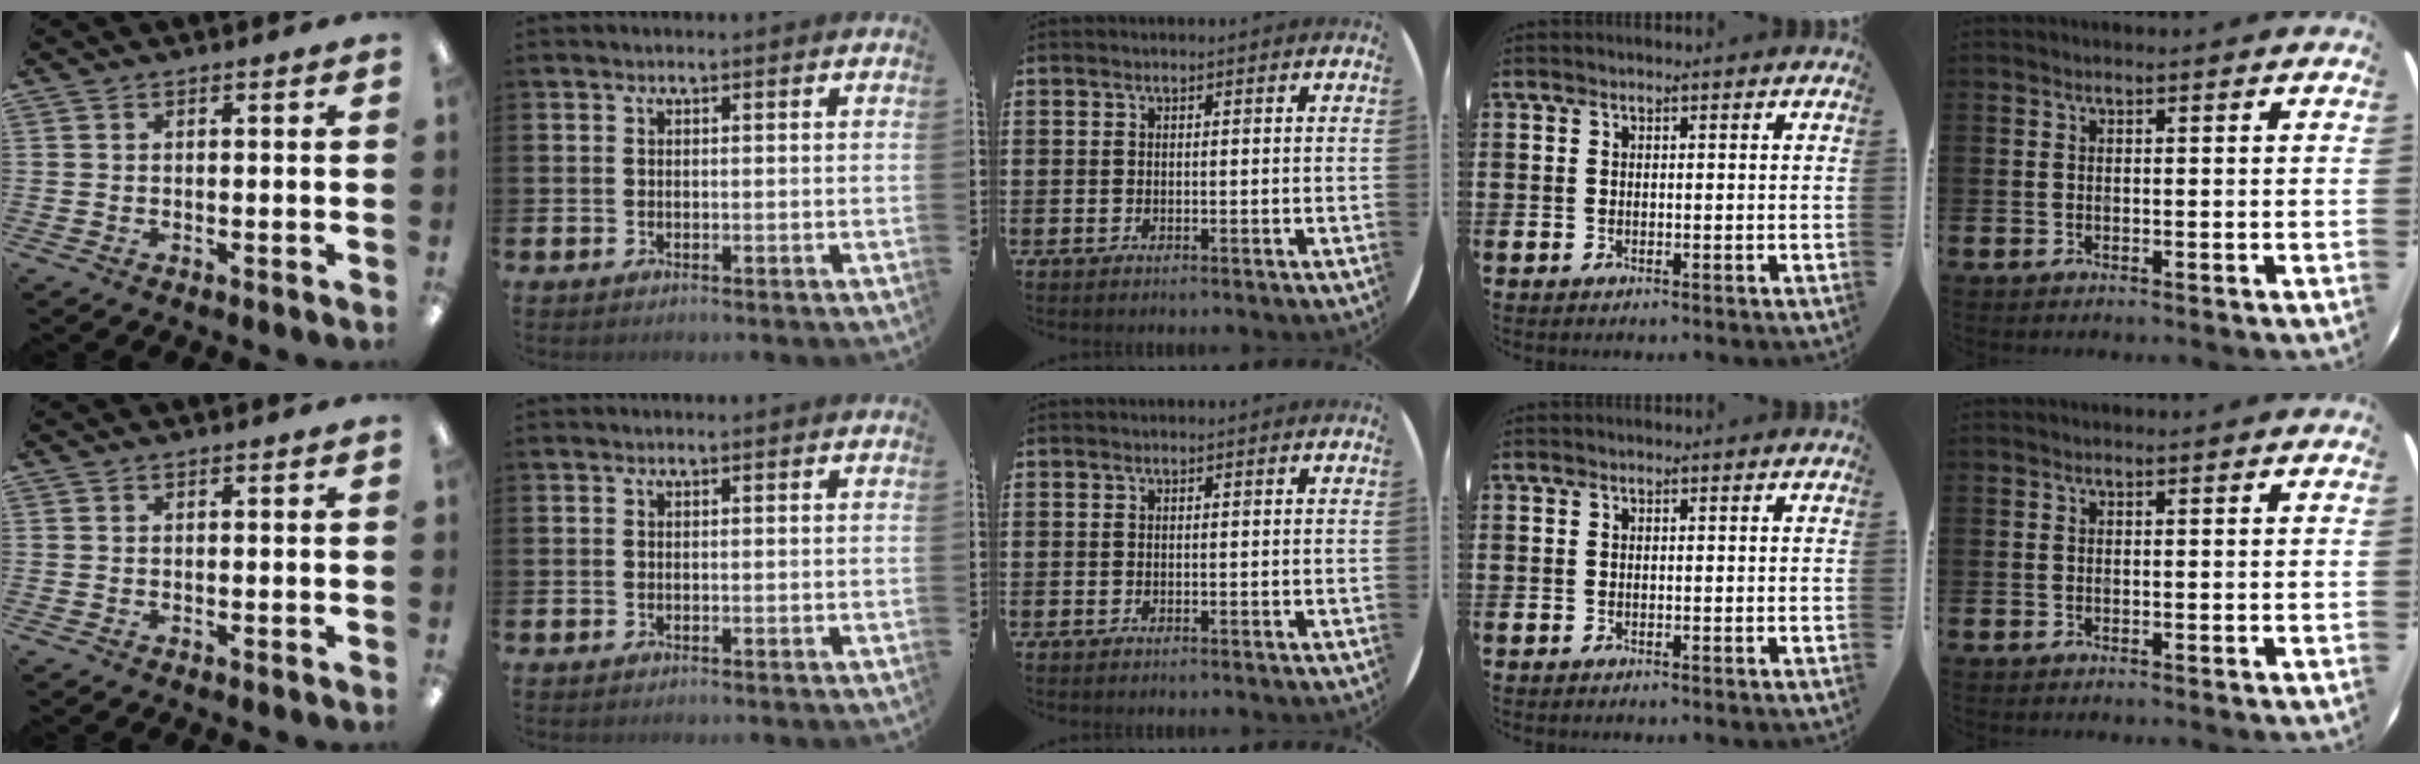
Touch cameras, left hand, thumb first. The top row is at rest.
{}